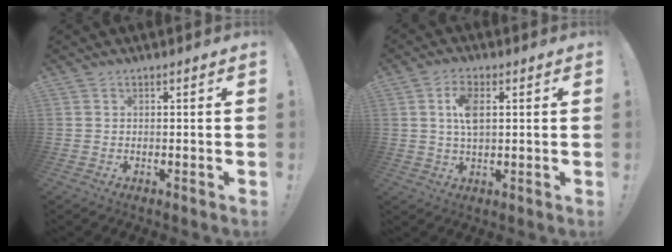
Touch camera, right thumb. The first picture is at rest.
{"total": 7.0, "force": [1.6, 3.5, 5.8], "torque": [-0.101, -0.003, 0.023]}